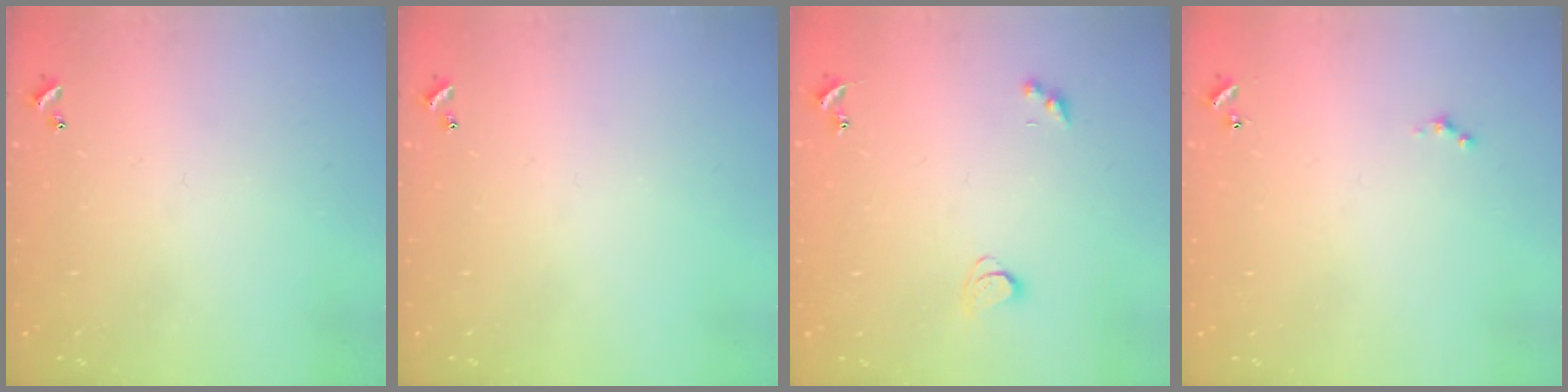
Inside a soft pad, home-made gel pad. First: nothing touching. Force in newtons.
{"total": 0.0}
{"total": 1.7, "press": 1.7, "slide": 0.3}
{"total": 0.0}